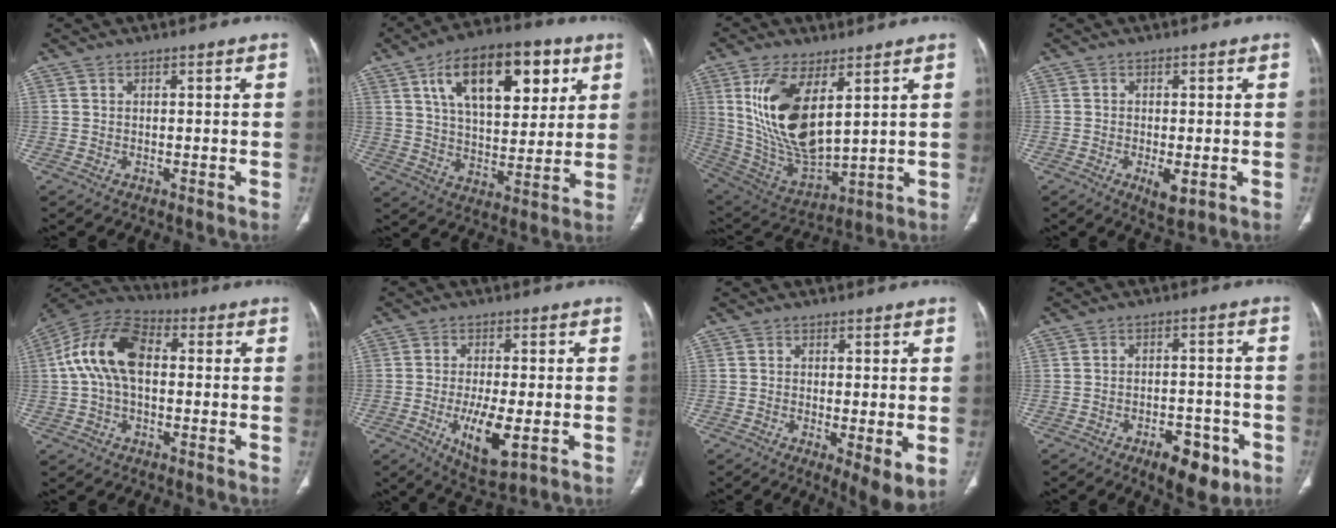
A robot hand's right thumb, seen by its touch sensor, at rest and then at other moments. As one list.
[{"total": 20.8, "force": [8.7, 10.4, 15.8], "torque": [-0.211, -0.018, 0.141]}, {"total": 18.5, "force": [6.0, 8.4, 15.3], "torque": [-0.291, -0.028, 0.134]}, {"total": 3.9, "force": [-1.2, 1.5, 3.4], "torque": [-0.055, -0.008, -0.016]}, {"total": 13.7, "force": [1.1, 8.2, 10.9], "torque": [-0.208, 0.037, 0.010]}, {"total": 9.5, "force": [-2.6, 3.2, 8.5], "torque": [-0.150, -0.018, -0.038]}, {"total": 6.3, "force": [-1.1, 1.6, 6.0], "torque": [-0.100, -0.022, -0.018]}, {"total": 8.7, "force": [-4.5, 4.1, 6.2], "torque": [-0.070, 0.021, -0.060]}]